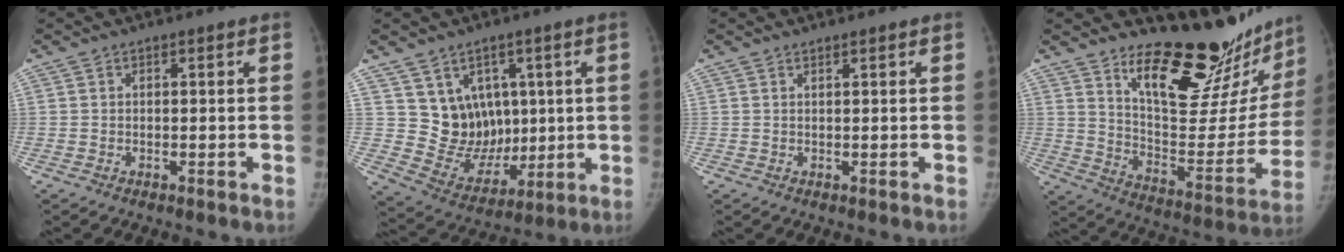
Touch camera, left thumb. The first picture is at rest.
{"total": 11.0, "force": [3.7, 9.2, 4.9], "torque": [-0.036, -0.030, 0.089]}
{"total": 0.6, "force": [0.5, 0.0, 0.2], "torque": [-0.007, -0.005, 0.011]}
{"total": 23.1, "force": [18.8, 7.4, 11.2], "torque": [-0.103, -0.155, 0.277]}